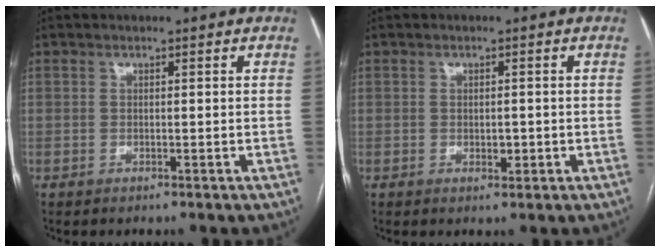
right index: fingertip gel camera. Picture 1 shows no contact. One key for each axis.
{"total": 1.8, "fx": -0.3, "fy": 0.9, "fz": 1.5, "tx": -0.025, "ty": -0.001, "tz": -0.001}